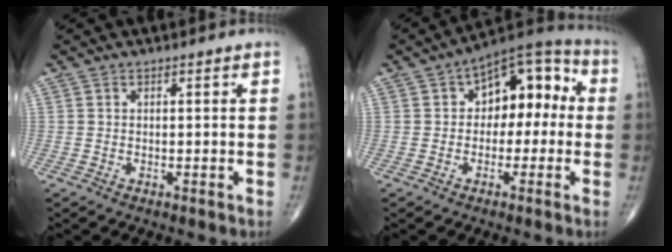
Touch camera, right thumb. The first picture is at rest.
{"total": 12.3, "force": [0.9, 7.8, 9.5], "torque": [-0.086, 0.044, -0.003]}